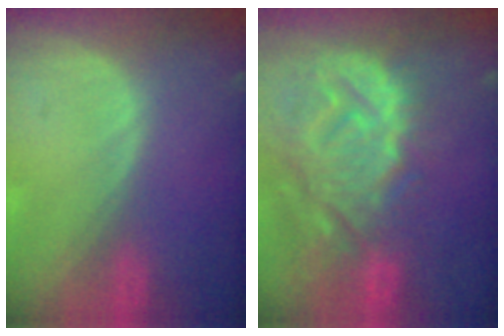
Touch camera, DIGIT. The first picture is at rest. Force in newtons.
{"total": 14.3, "press": 12.3, "slide": 7.3}